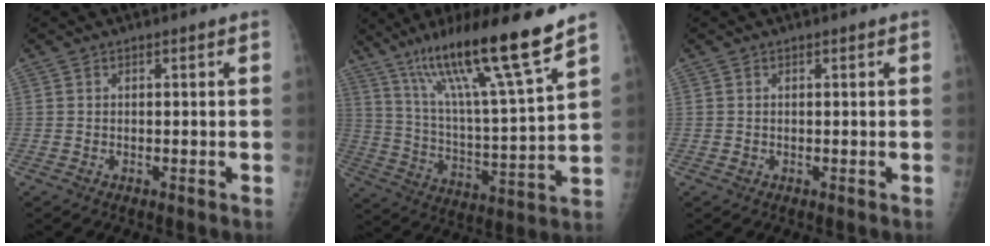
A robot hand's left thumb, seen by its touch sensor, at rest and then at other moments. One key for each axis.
{"total": 19.9, "fx": 14.1, "fy": 0.8, "fz": 14.1, "tx": -0.223, "ty": -0.065, "tz": 0.245}
{"total": 0.6, "fx": 0.0, "fy": 0.6, "fz": 0.1, "tx": 0.000, "ty": 0.001, "tz": -0.001}